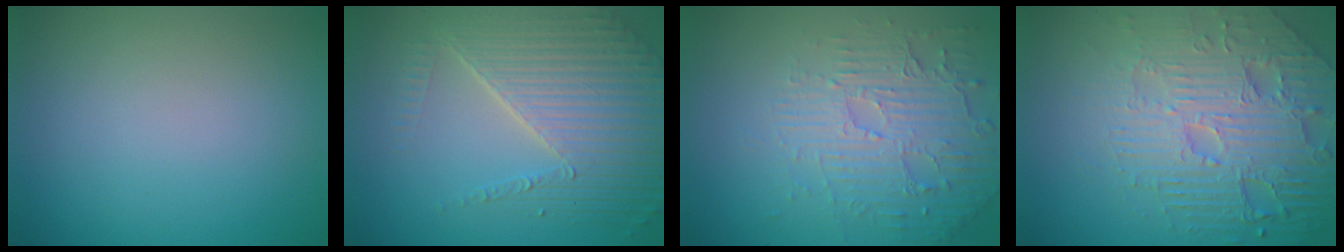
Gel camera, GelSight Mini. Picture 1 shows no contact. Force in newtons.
{"total": 6.7, "press": 4.9, "slide": 4.5}
{"total": 5.9, "press": 3.7, "slide": 4.5}
{"total": 8.1, "press": 5.9, "slide": 5.5}